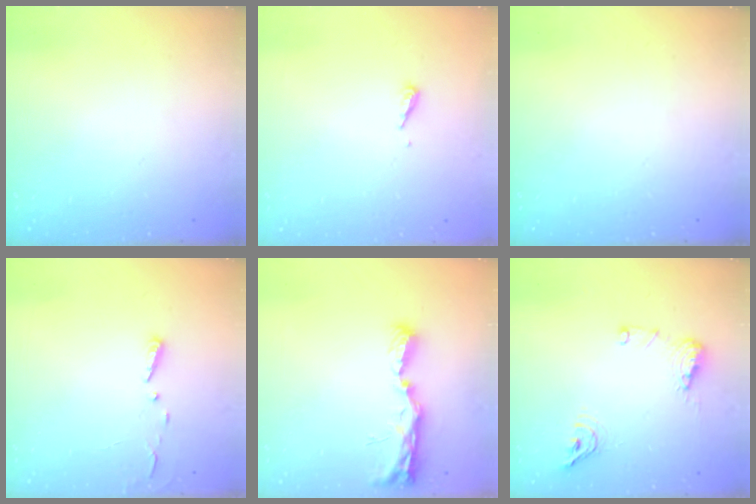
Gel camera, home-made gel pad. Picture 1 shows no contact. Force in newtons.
{"total": 4.8, "press": 4.8, "slide": 0.5}
{"total": 0.0}
{"total": 3.0, "press": 2.9, "slide": 0.3}
{"total": 11.2, "press": 9.8, "slide": 5.4}
{"total": 8.9, "press": 8.8, "slide": 1.4}